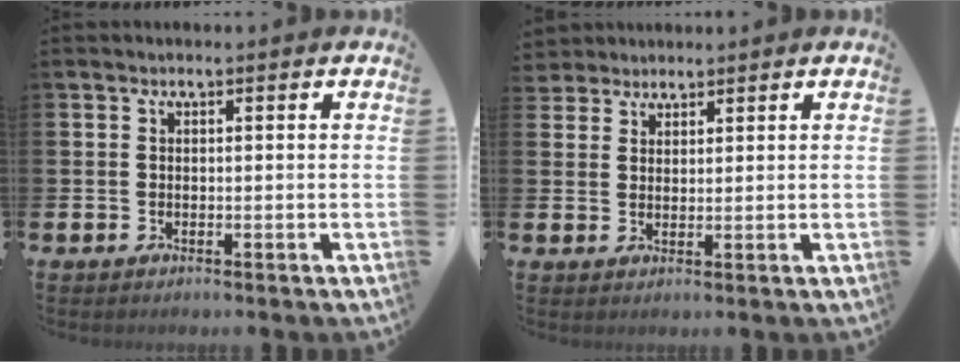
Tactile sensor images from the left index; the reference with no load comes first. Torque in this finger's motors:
{"motor_torque": [-0.47, -0.59, -0.22, -0.21]}